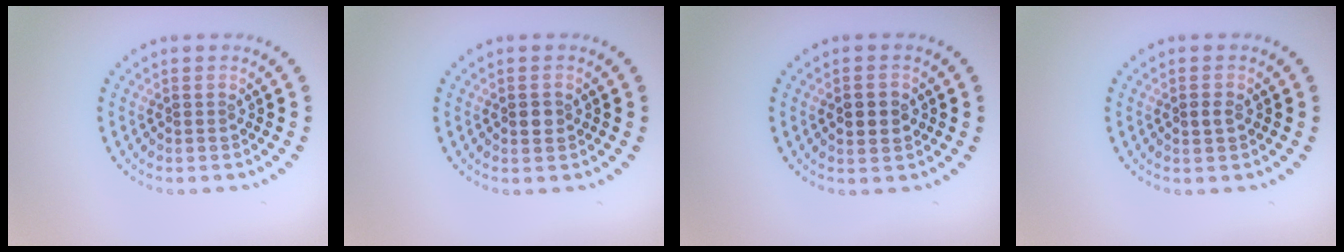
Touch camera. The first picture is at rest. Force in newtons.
{"total": 1.1, "press": 1.0, "slide": 0.3}
{"total": 2.8, "press": 2.8, "slide": 0.2}
{"total": 1.0, "press": 1.0, "slide": 0.2}